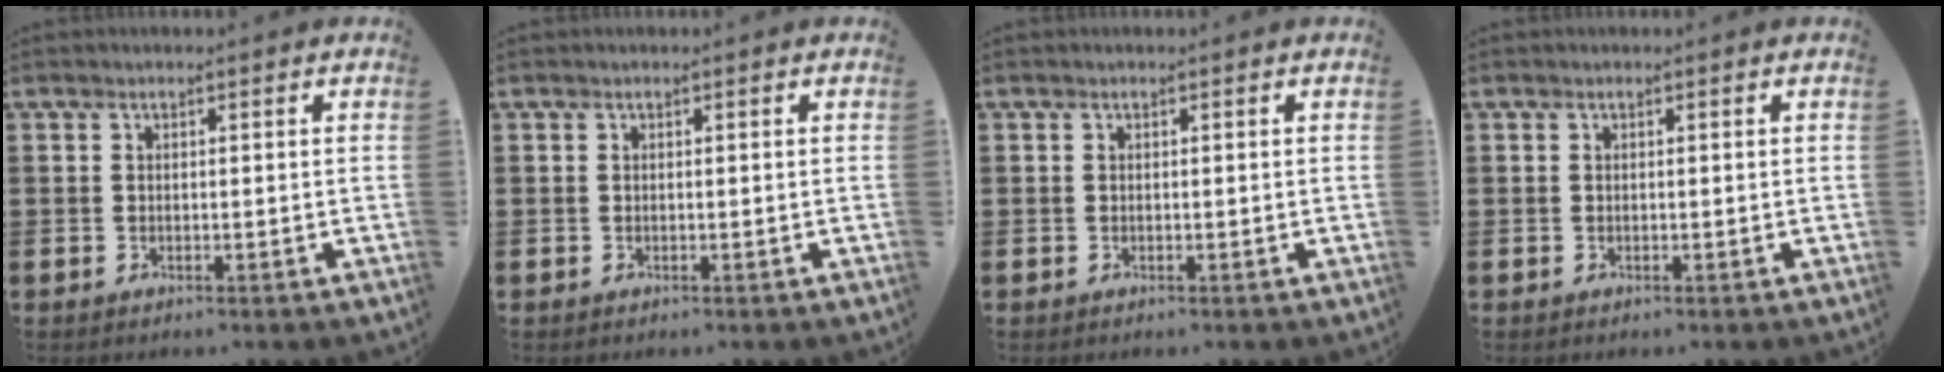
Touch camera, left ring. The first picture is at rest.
{"total": 0.0}
{"total": 0.0}
{"total": 0.0}